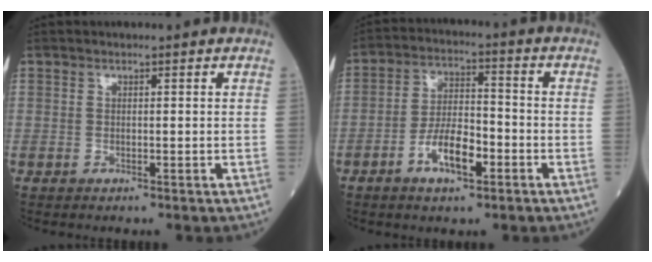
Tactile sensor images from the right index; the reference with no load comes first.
{"total": 7.9, "force": [-3.7, 2.7, 6.4], "torque": [-0.125, 0.007, -0.066]}